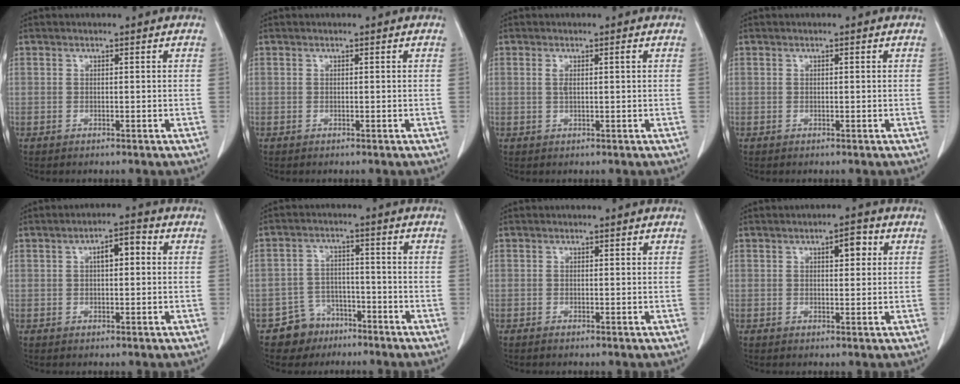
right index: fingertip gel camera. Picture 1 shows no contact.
{"total": 0.0}
{"total": 1.6, "force": [0.3, 0.2, 1.5], "torque": [-0.034, 0.008, 0.009]}
{"total": 0.0}
{"total": 4.0, "force": [0.8, 1.4, 3.7], "torque": [-0.059, 0.019, 0.009]}
{"total": 6.0, "force": [-4.0, 4.4, 0.0], "torque": [0.009, 0.011, -0.065]}
{"total": 0.0}
{"total": 3.4, "force": [1.2, 1.4, 2.9], "torque": [-0.043, 0.008, 0.017]}